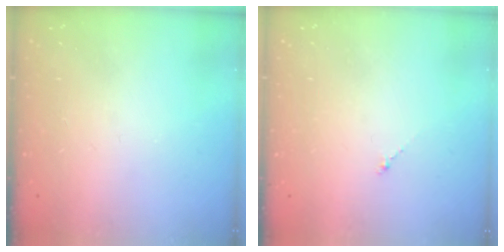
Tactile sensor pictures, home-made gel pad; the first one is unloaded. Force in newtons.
{"total": 0.7, "press": 0.6, "slide": 0.4}